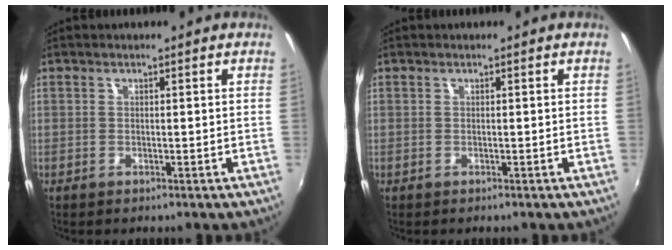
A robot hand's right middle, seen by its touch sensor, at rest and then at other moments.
{"total": 0.0}